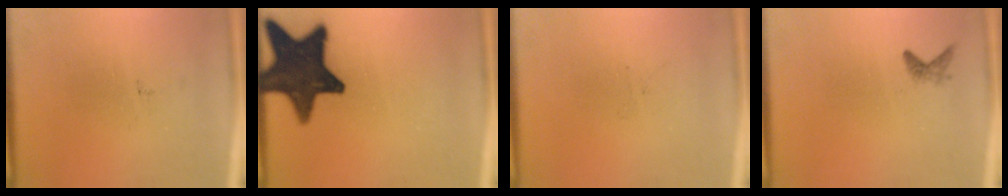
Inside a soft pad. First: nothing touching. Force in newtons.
{"total": 15.8}
{"total": 0.0}
{"total": 0.9}